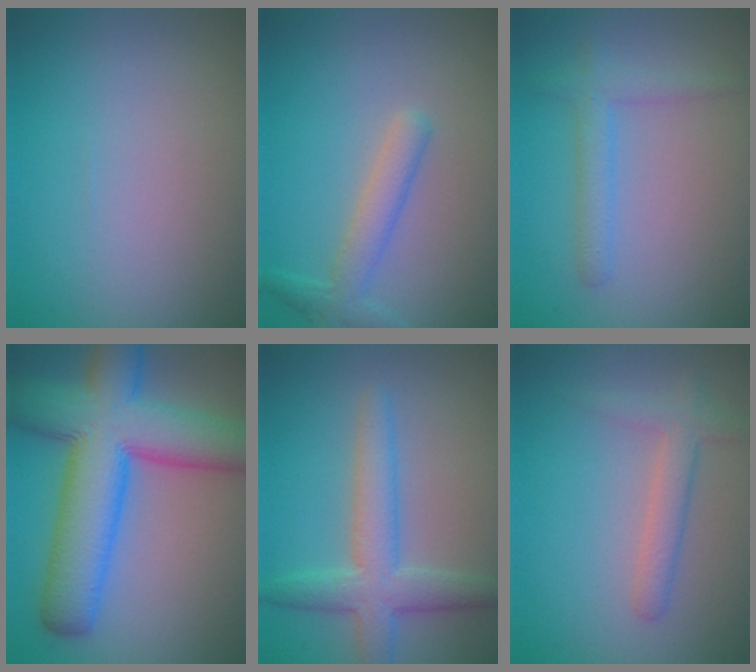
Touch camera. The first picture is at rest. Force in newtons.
{"total": 2.6, "press": 2.6, "slide": 0.1}
{"total": 2.1, "press": 2.1, "slide": 0.2}
{"total": 11.2, "press": 11.2, "slide": 0.4}
{"total": 4.4, "press": 4.3, "slide": 0.2}
{"total": 1.8, "press": 1.8, "slide": 0.2}